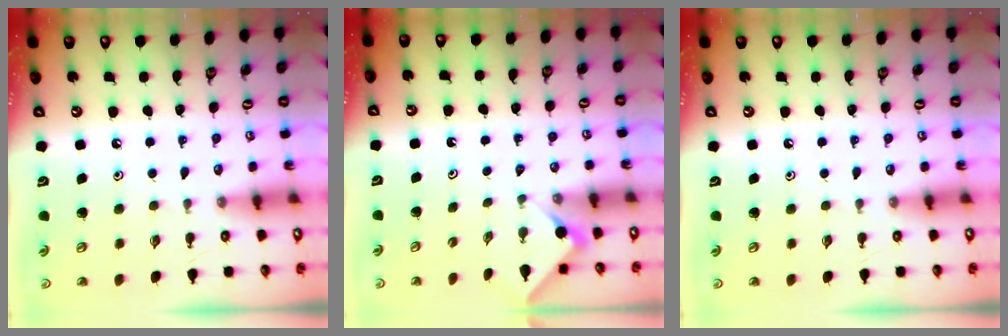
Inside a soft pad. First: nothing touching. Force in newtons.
{"total": 2.7, "press": 2.7, "slide": 0.4}
{"total": 0.0}